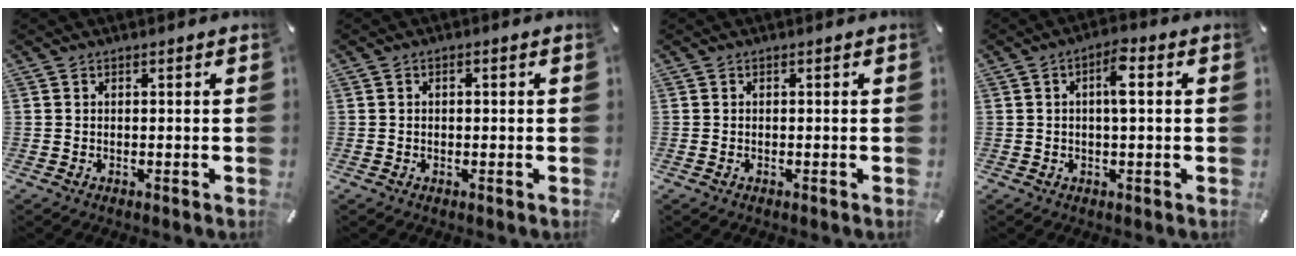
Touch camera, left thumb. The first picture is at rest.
{"total": 0.9, "force": [-0.1, 0.7, 0.6], "torque": [-0.013, 0.004, -0.003]}
{"total": 0.6, "force": [-0.3, 0.3, 0.4], "torque": [-0.007, -0.001, -0.005]}
{"total": 5.4, "force": [0.9, 1.9, 4.9], "torque": [-0.075, 0.002, 0.006]}